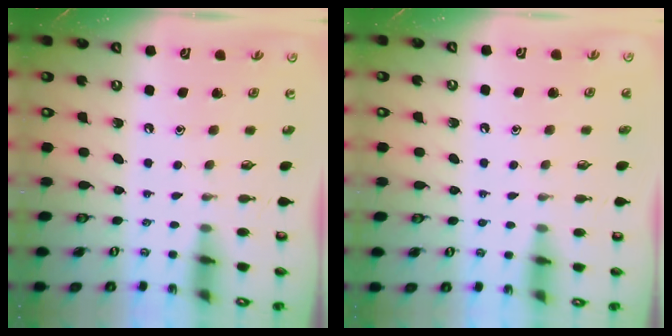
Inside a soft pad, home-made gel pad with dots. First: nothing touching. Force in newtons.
{"total": 0.8, "press": 0.8, "slide": 0.1}